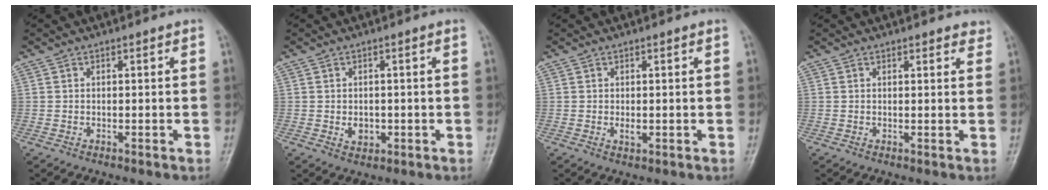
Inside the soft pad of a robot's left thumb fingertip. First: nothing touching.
{"total": 2.7, "force": [-0.5, 2.1, 1.7], "torque": [-0.018, 0.001, -0.002]}
{"total": 1.5, "force": [0.1, 0.8, 1.3], "torque": [-0.018, -0.004, 0.003]}
{"total": 2.5, "force": [2.1, 1.0, 1.0], "torque": [0.010, -0.005, 0.017]}